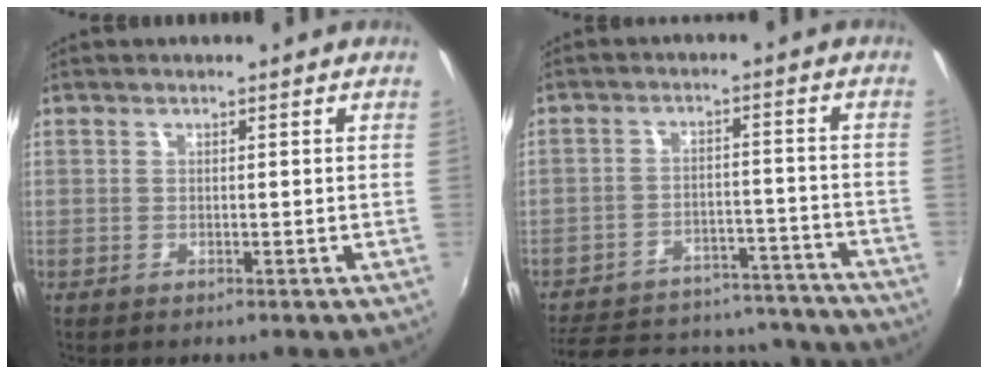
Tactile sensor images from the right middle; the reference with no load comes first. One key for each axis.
{"total": 22.8, "fx": -19.3, "fy": 9.3, "fz": 7.8, "tx": -0.168, "ty": 0.041, "tz": -0.232}